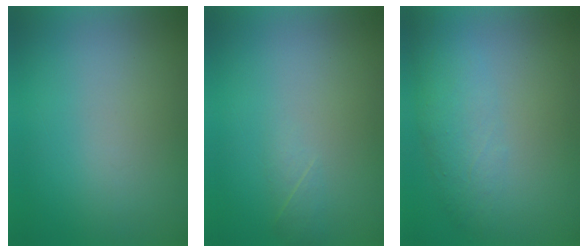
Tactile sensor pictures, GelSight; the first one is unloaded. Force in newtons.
{"total": 1.6}
{"total": 3.9}